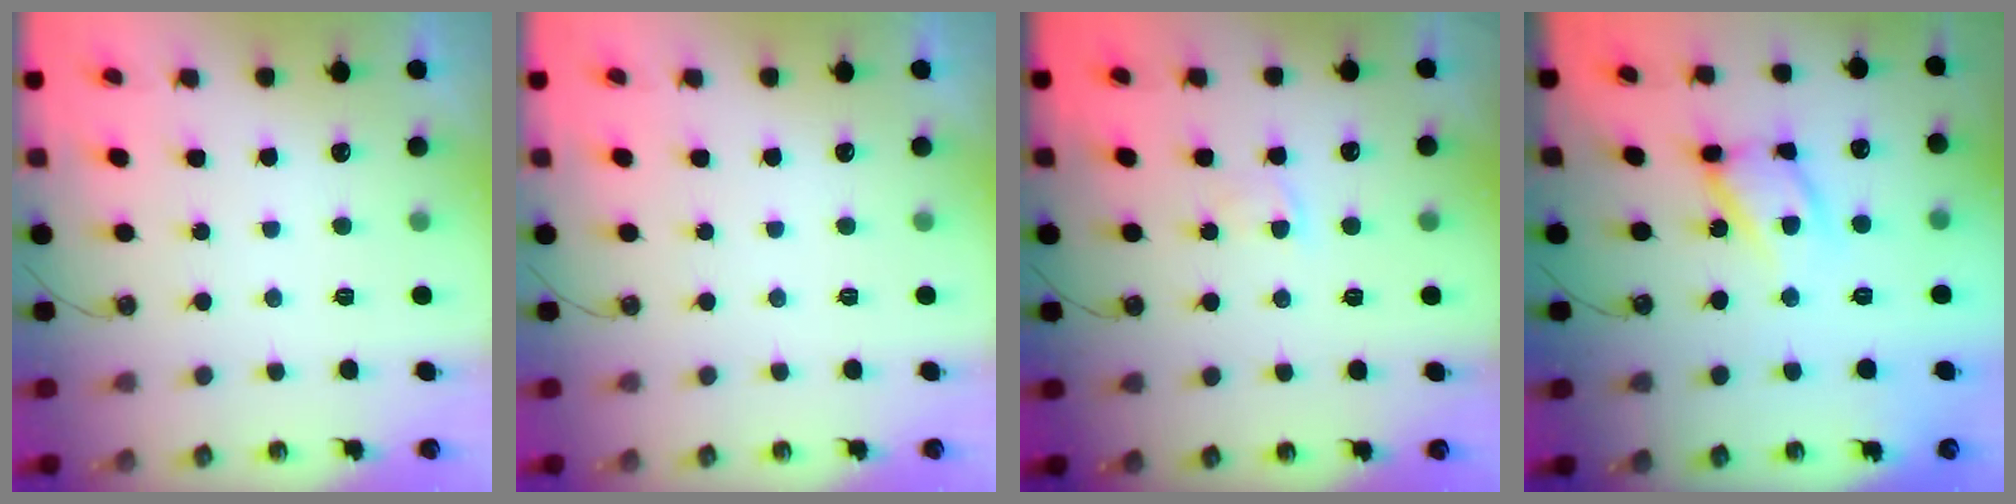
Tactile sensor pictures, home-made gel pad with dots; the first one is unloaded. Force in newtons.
{"total": 0.0}
{"total": 1.5, "press": 1.4, "slide": 0.3}
{"total": 12.2, "press": 12.1, "slide": 1.1}